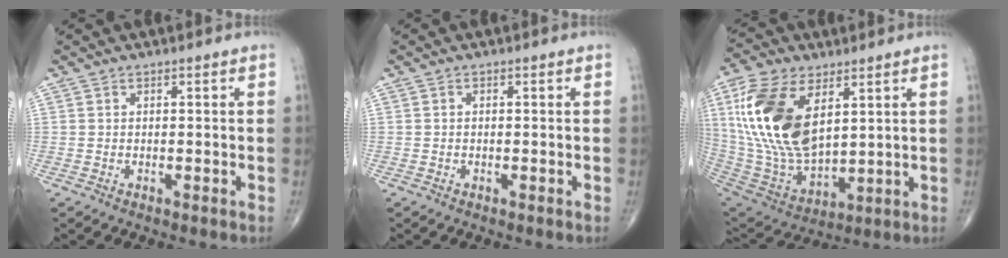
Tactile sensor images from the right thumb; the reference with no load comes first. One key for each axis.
{"total": 0.6, "fx": 0.0, "fy": 0.4, "fz": 0.4, "tx": -0.008, "ty": 0.001, "tz": 0.000}
{"total": 22.1, "fx": 6.7, "fy": 11.9, "fz": 17.4, "tx": -0.346, "ty": -0.031, "tz": 0.134}